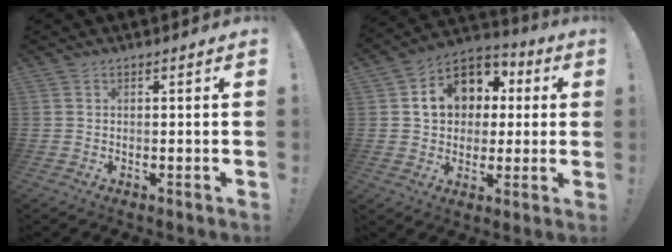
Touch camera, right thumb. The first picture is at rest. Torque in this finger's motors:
{"motor_torque": [1.29, 2.75, 0.69, -0.15, 0.04]}